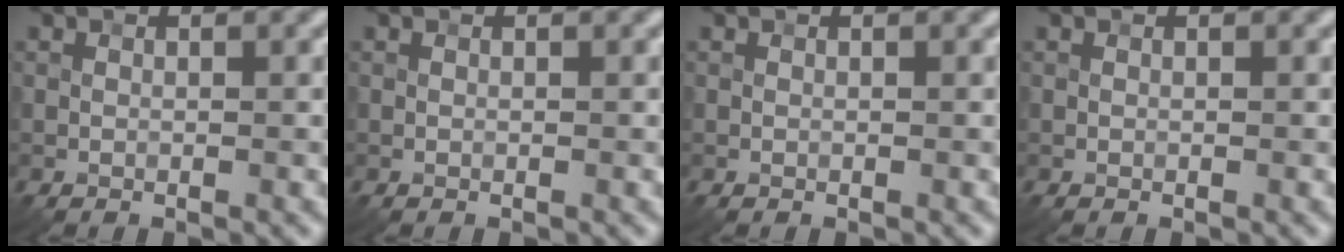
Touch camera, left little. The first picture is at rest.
{"total": 0.0}
{"total": 0.0}
{"total": 0.0}